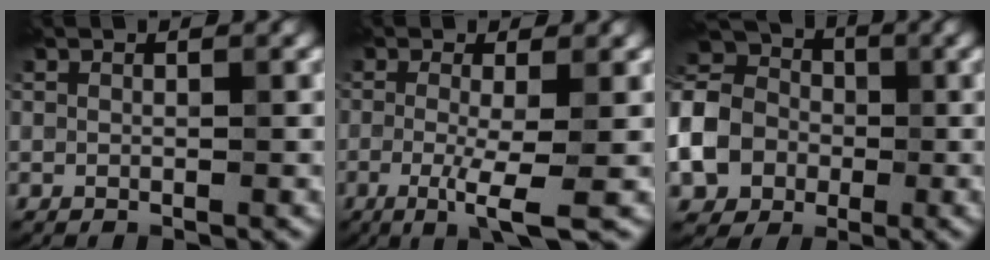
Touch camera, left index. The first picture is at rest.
{"total": 4.4, "force": [-1.2, 0.8, 4.2], "torque": [-0.073, -0.009, -0.024]}
{"total": 14.5, "force": [-3.4, 12.5, 6.6], "torque": [-0.170, -0.003, -0.089]}